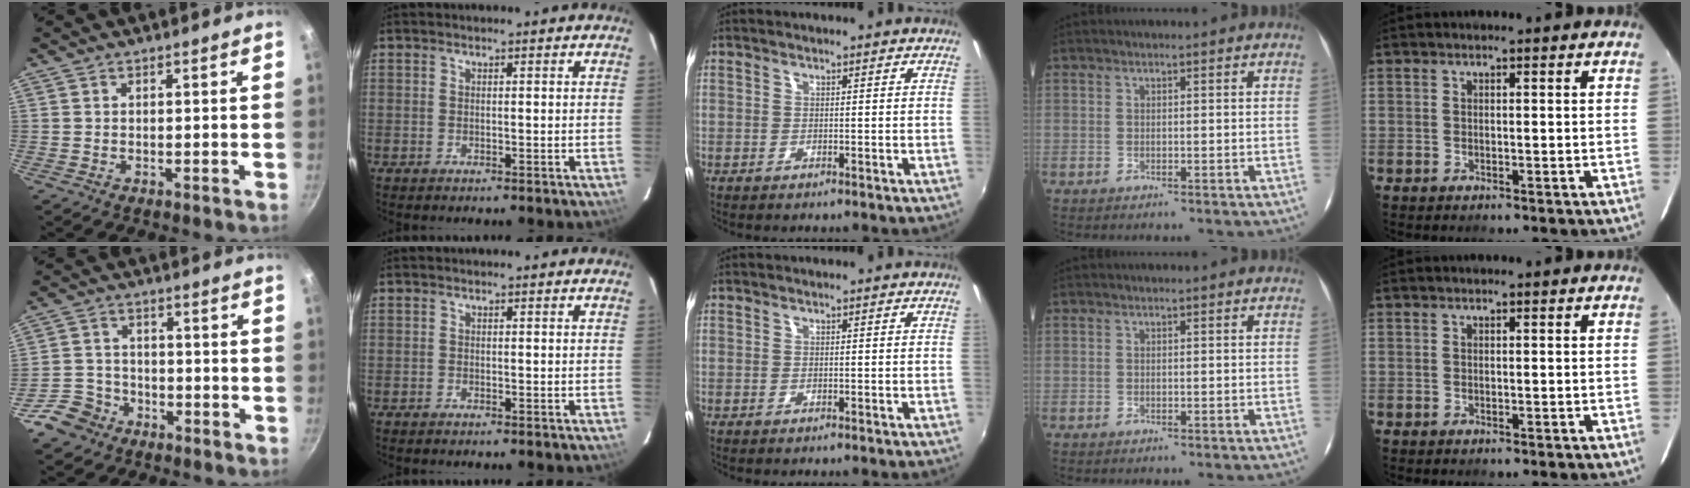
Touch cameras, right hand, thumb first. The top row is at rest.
{"thumb": {"total": 7.1, "force": [-4.4, 5.3, 1.8], "torque": [-0.019, 0.041, -0.085]}}